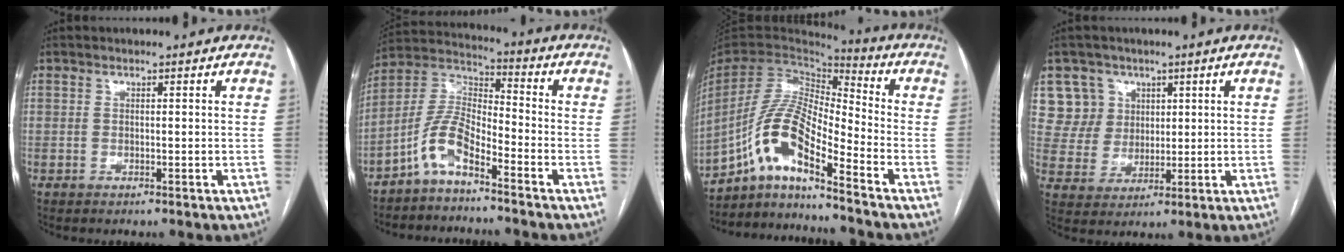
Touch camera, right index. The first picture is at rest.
{"total": 7.9, "force": [-5.1, 2.1, 5.6], "torque": [-0.128, 0.019, -0.110]}
{"total": 14.0, "force": [-8.2, 2.3, 11.1], "torque": [-0.225, 0.014, -0.151]}
{"total": 7.9, "force": [3.6, 7.0, 0.3], "torque": [-0.004, 0.018, 0.079]}